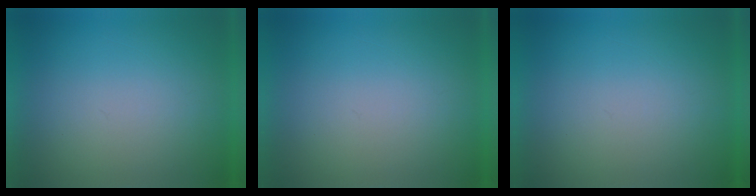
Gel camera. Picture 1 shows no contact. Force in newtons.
{"total": 0.0}
{"total": 0.0}